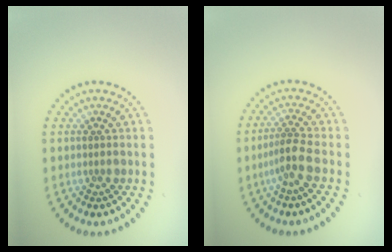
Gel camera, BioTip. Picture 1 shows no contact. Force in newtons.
{"total": 2.6, "press": 1.9, "slide": 1.7}